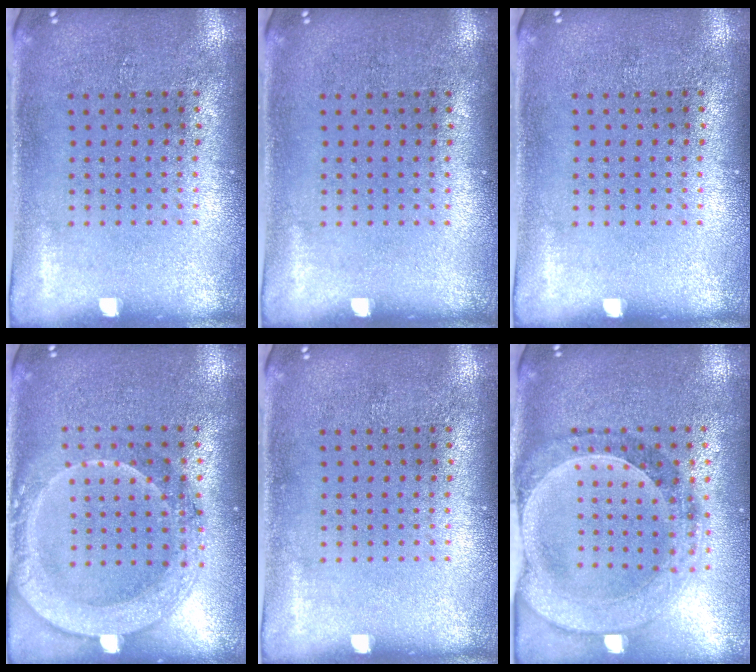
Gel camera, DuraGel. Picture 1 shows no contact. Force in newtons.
{"total": 0.0}
{"total": 0.0}
{"total": 2.0, "press": 1.8, "slide": 0.9}
{"total": 0.0}
{"total": 1.5, "press": 1.5, "slide": 0.4}